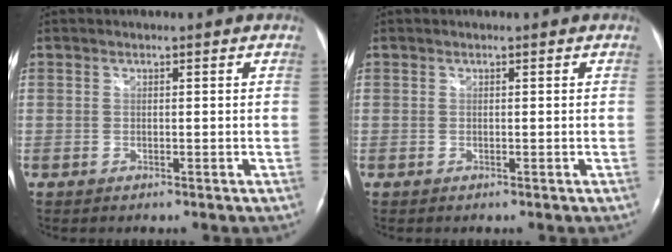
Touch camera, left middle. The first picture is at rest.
{"total": 0.0}